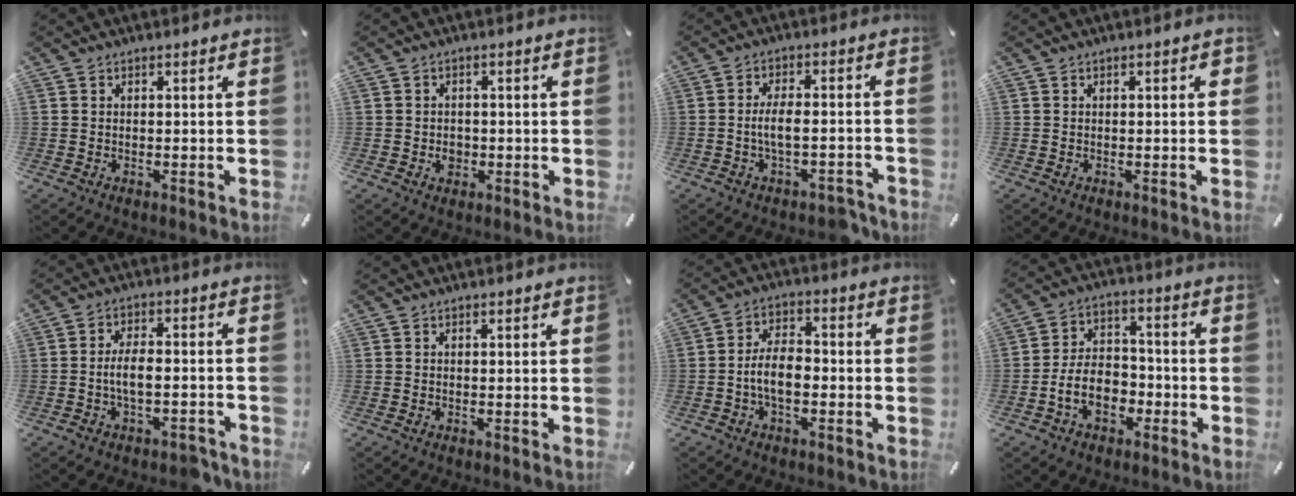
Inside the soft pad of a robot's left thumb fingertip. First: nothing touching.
{"total": 2.9, "force": [-0.7, 2.6, 1.2], "torque": [-0.014, 0.000, -0.015]}
{"total": 6.8, "force": [-2.2, 2.9, 5.7], "torque": [-0.102, 0.015, -0.038]}
{"total": 1.0, "force": [0.0, 0.3, 0.9], "torque": [-0.016, 0.002, -0.002]}
{"total": 7.4, "force": [-2.7, 3.4, 5.9], "torque": [-0.103, 0.020, -0.046]}
{"total": 0.0}
{"total": 7.4, "force": [-2.4, 4.0, 5.8], "torque": [-0.107, 0.019, -0.043]}
{"total": 10.4, "force": [-4.2, 7.4, 6.1], "torque": [-0.133, 0.023, -0.076]}